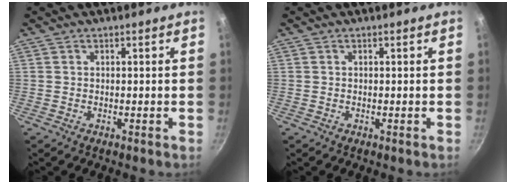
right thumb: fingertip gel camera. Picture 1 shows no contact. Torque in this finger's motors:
{"motor_torque": [-0.52, 0.13, 0.05, -0.41, 0.04]}